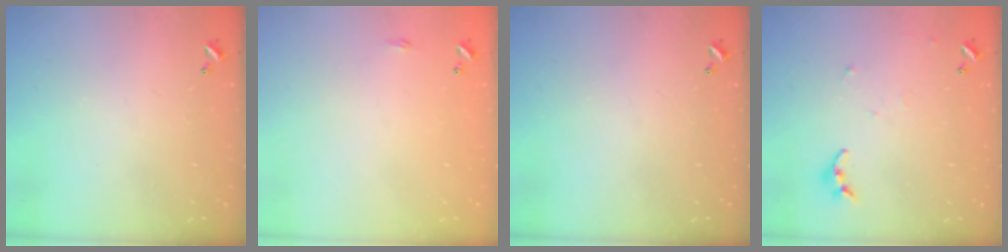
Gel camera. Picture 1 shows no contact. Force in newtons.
{"total": 2.2, "press": 2.1, "slide": 0.4}
{"total": 0.0}
{"total": 4.1, "press": 4.1, "slide": 0.4}